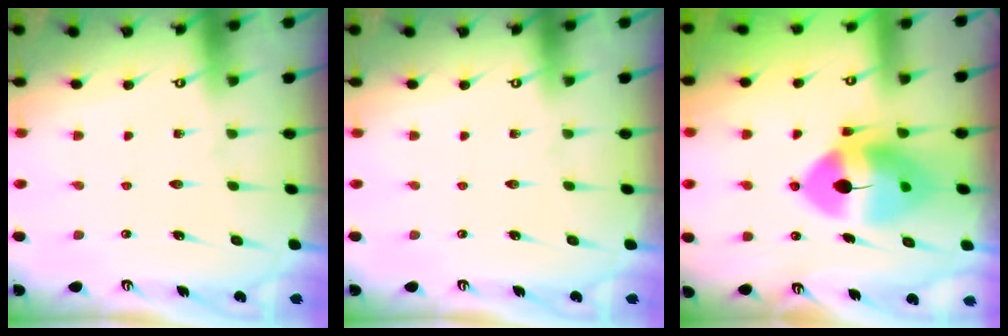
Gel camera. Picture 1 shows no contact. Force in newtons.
{"total": 0.0}
{"total": 11.9, "press": 11.7, "slide": 2.1}